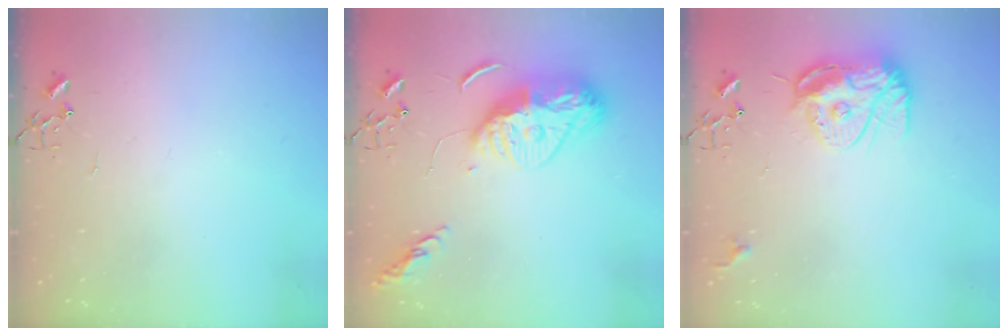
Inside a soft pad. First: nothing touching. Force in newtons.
{"total": 15.2, "press": 15.2, "slide": 1.3}
{"total": 12.4, "press": 12.4, "slide": 1.4}